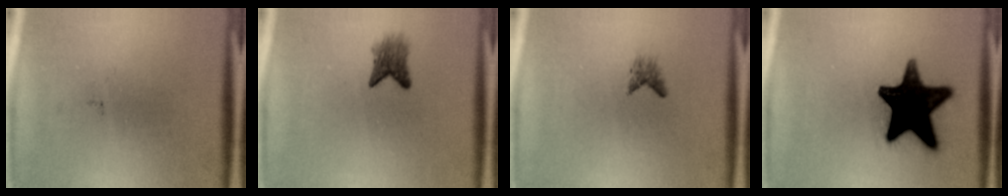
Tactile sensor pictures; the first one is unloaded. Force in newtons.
{"total": 2.9}
{"total": 1.1}
{"total": 18.0}